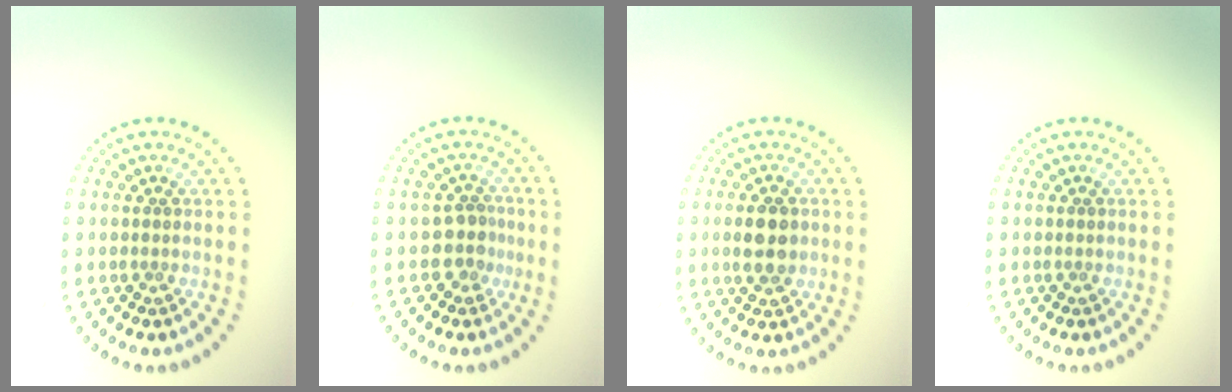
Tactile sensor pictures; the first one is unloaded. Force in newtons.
{"total": 2.1, "press": 1.6, "slide": 1.4}
{"total": 3.3, "press": 3.3, "slide": 0.1}
{"total": 0.0}